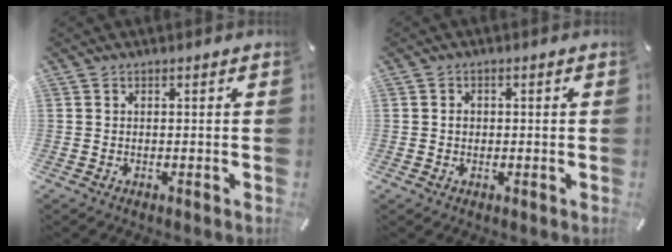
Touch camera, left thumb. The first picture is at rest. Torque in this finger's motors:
{"motor_torque": [0.05, -0.14, 0.05, -0.11, -0.03]}